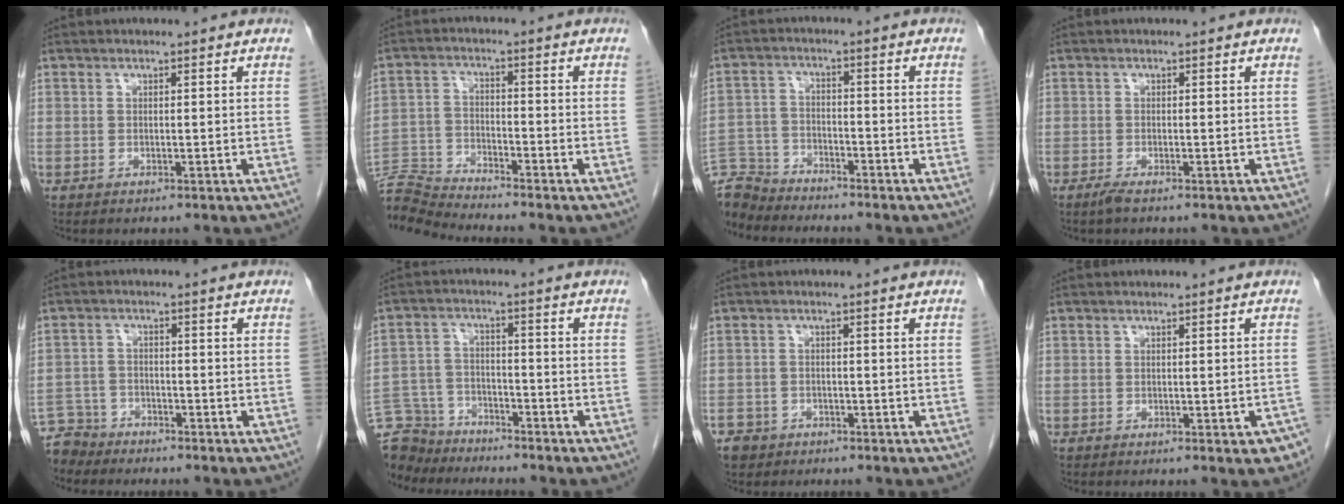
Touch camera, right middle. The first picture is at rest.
{"total": 7.7, "force": [-7.5, -1.8, 0.0], "torque": [-0.010, 0.001, -0.146]}
{"total": 7.9, "force": [-7.7, 1.7, -0.3], "torque": [0.000, 0.003, -0.154]}
{"total": 1.2, "force": [-0.9, 0.0, 0.8], "torque": [-0.023, -0.005, -0.020]}
{"total": 4.7, "force": [-4.3, 1.7, -1.0], "torque": [0.019, -0.003, -0.085]}
{"total": 11.2, "force": [-10.2, 4.5, 0.8], "torque": [-0.034, 0.016, -0.185]}
{"total": 4.0, "force": [-2.7, 2.9, 0.3], "torque": [-0.011, 0.007, -0.047]}
{"total": 2.4, "force": [-1.4, 0.6, 1.9], "torque": [-0.010, -0.002, -0.015]}